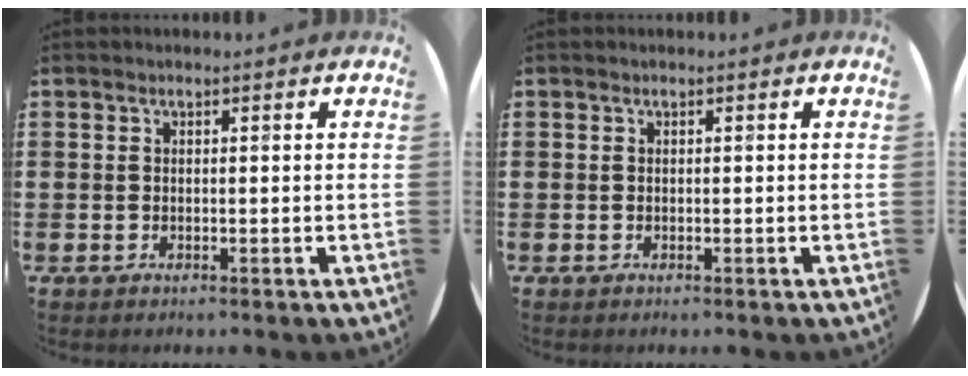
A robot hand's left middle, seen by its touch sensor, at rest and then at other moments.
{"total": 0.0}